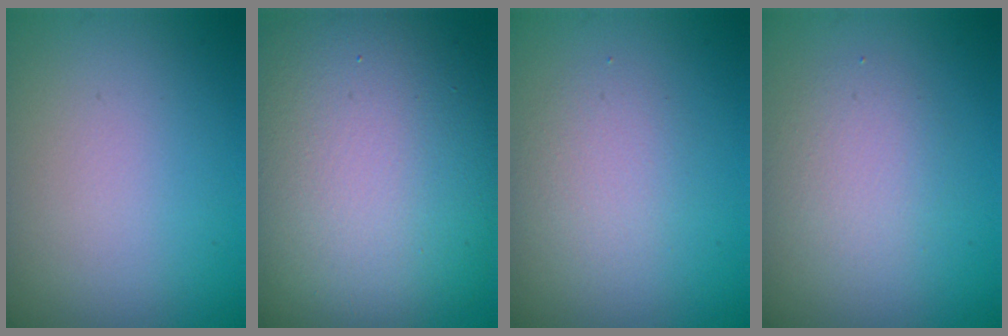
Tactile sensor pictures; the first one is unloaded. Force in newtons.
{"total": 16.9, "press": 16.8, "slide": 1.0}
{"total": 2.1, "press": 2.1, "slide": 0.0}
{"total": 2.4, "press": 2.4, "slide": 0.3}